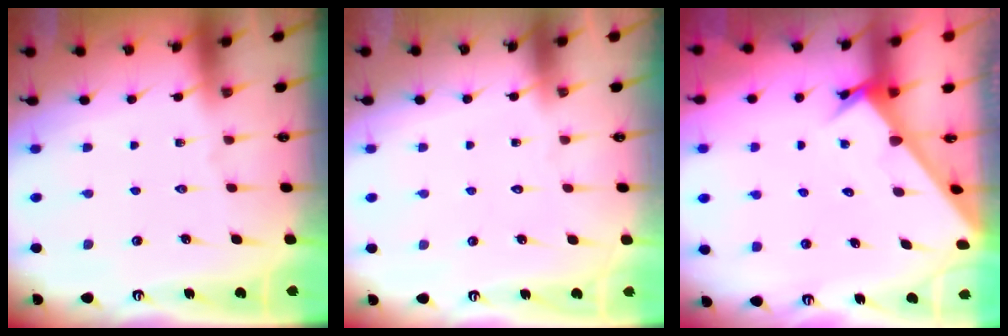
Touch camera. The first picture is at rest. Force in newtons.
{"total": 1.6, "press": 1.6, "slide": 0.1}
{"total": 2.9, "press": 2.9, "slide": 0.1}